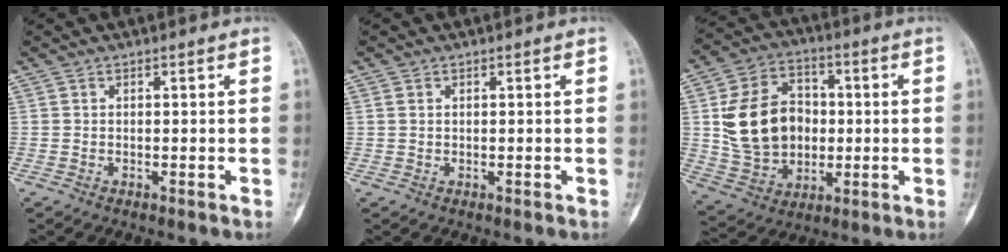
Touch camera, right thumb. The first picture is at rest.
{"total": 0.9, "force": [0.4, 0.7, 0.5], "torque": [-0.009, 0.004, 0.010]}
{"total": 17.2, "force": [1.1, 13.1, 11.0], "torque": [-0.166, 0.011, 0.027]}